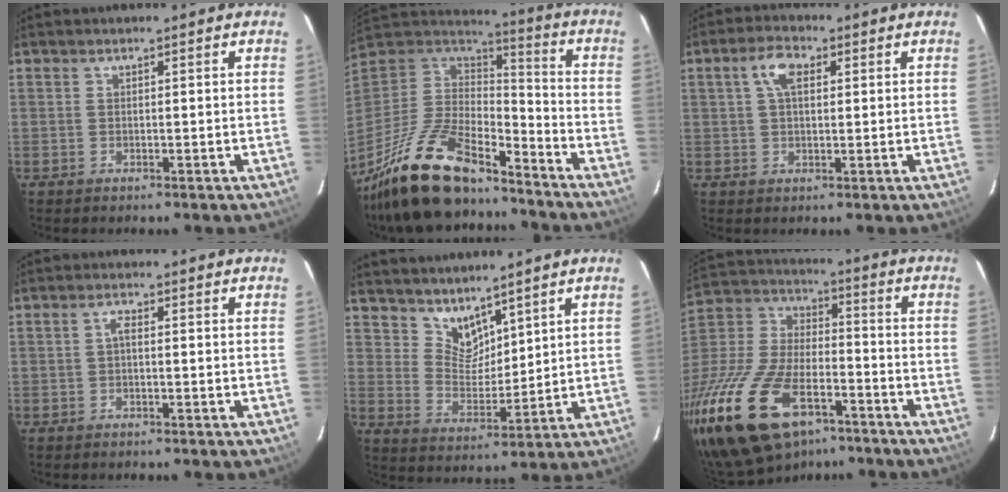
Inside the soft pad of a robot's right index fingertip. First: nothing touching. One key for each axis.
{"total": 23.5, "fx": -17.8, "fy": 8.1, "fz": 13.1, "tx": -0.274, "ty": -0.026, "tz": -0.311}
{"total": 4.9, "fx": 1.5, "fy": 2.6, "fz": 3.8, "tx": -0.070, "ty": 0.016, "tz": 0.029}
{"total": 1.3, "fx": -0.2, "fy": 0.5, "fz": 1.2, "tx": -0.023, "ty": 0.007, "tz": -0.005}
{"total": 6.8, "fx": 5.7, "fy": 3.0, "fz": 1.9, "tx": -0.024, "ty": -0.002, "tz": 0.116}
{"total": 25.8, "fx": -15.2, "fy": 13.0, "fz": 16.4, "tx": -0.348, "ty": -0.018, "tz": -0.265}